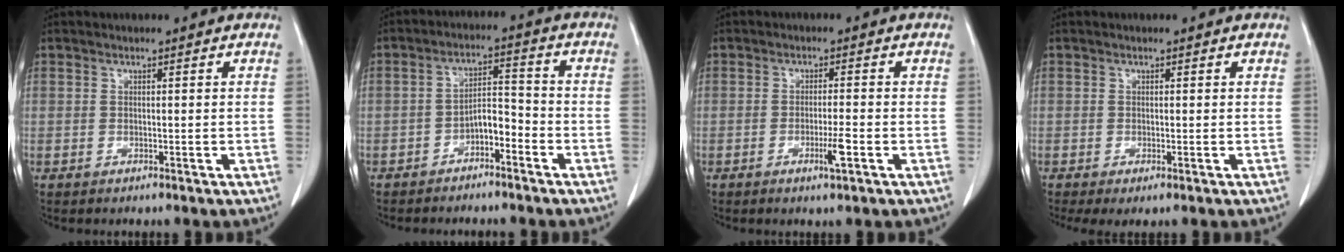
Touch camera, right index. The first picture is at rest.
{"total": 4.6, "force": [-2.9, 1.7, 3.2], "torque": [-0.057, 0.017, -0.048]}
{"total": 3.3, "force": [-1.4, -0.1, 3.0], "torque": [-0.054, -0.005, -0.024]}
{"total": 1.8, "force": [-0.7, 0.6, 1.6], "torque": [-0.027, -0.007, -0.008]}